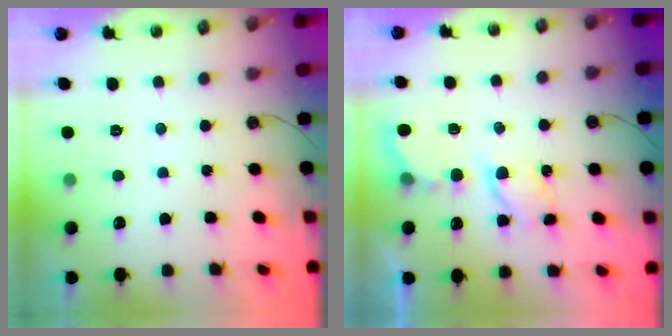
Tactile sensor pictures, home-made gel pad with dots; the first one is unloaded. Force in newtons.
{"total": 6.4, "press": 6.3, "slide": 0.4}